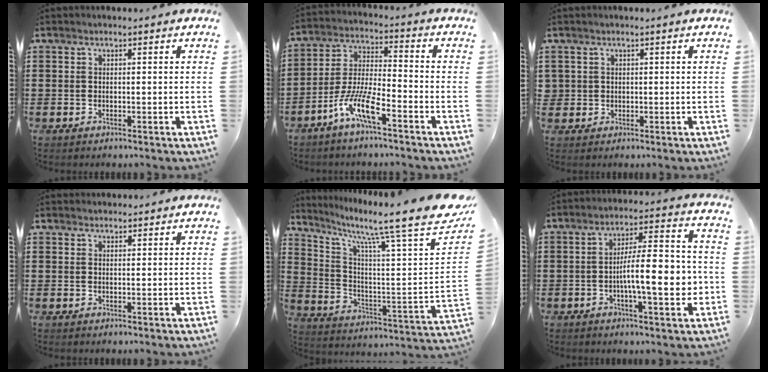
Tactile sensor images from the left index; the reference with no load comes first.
{"total": 9.2, "force": [-6.4, 1.5, 6.5], "torque": [-0.149, -0.006, -0.126]}
{"total": 1.1, "force": [0.2, 1.1, 0.1], "torque": [-0.007, 0.005, 0.003]}
{"total": 1.3, "force": [1.2, 0.3, 0.0], "torque": [-0.003, 0.002, 0.024]}
{"total": 11.0, "force": [8.5, 0.0, 7.1], "torque": [-0.148, -0.076, 0.124]}
{"total": 10.7, "force": [-1.7, 3.0, 10.2], "torque": [-0.147, -0.001, -0.031]}